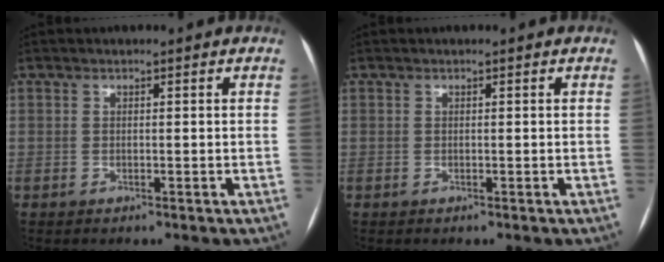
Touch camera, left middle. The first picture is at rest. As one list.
[{"total": 0.0}]